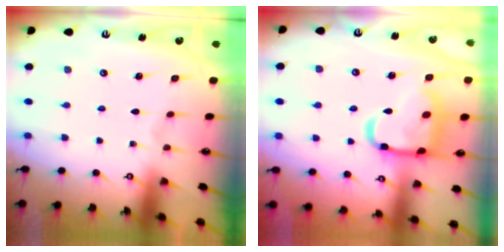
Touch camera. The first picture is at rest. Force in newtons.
{"total": 15.9, "press": 15.9, "slide": 1.2}